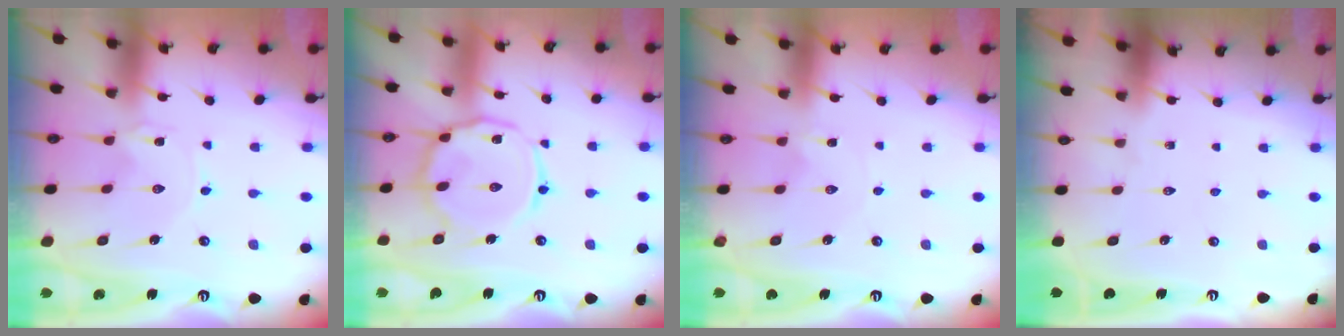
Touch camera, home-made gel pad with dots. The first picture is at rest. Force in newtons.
{"total": 14.1, "press": 14.1, "slide": 0.9}
{"total": 0.0}
{"total": 0.0}